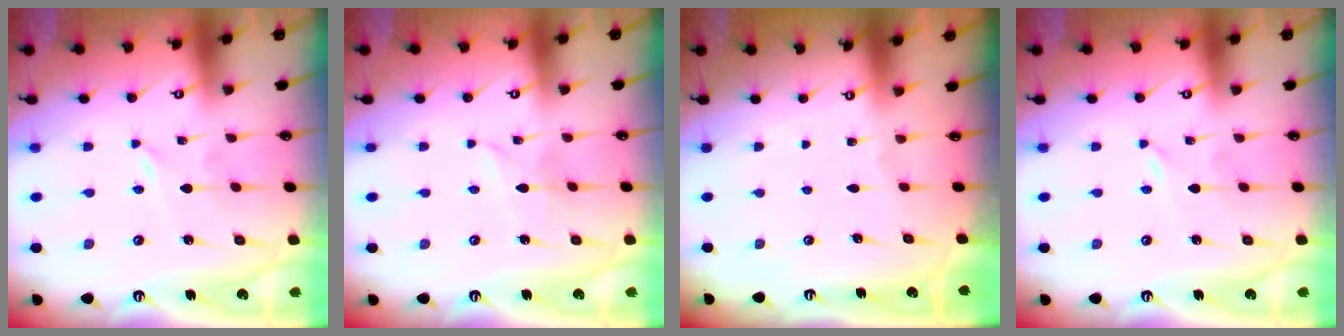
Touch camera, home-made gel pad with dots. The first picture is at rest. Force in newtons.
{"total": 2.6, "press": 2.6, "slide": 0.3}
{"total": 0.0}
{"total": 0.0}